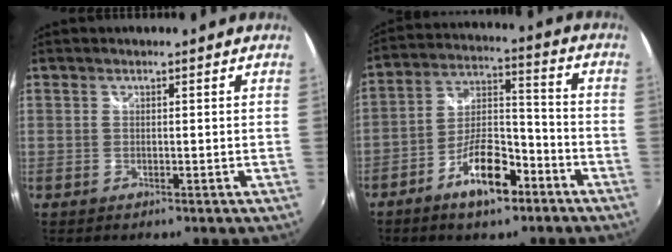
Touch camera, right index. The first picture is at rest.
{"total": 11.6, "force": [-6.8, 4.6, 8.2], "torque": [-0.148, 0.025, -0.109]}